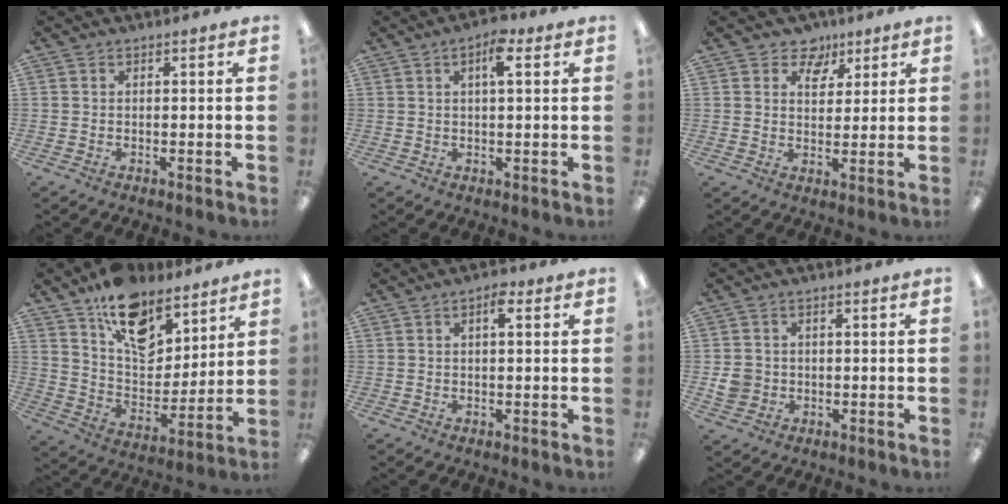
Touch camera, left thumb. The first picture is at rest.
{"total": 5.3, "force": [2.6, 1.7, 4.3], "torque": [-0.068, -0.001, 0.038]}
{"total": 6.3, "force": [4.1, 4.4, 1.8], "torque": [-0.021, -0.019, 0.072]}
{"total": 15.7, "force": [11.0, 8.6, 7.2], "torque": [-0.116, -0.069, 0.201]}
{"total": 3.7, "force": [1.8, 1.4, 2.9], "torque": [-0.030, -0.005, 0.023]}
{"total": 4.4, "force": [-0.2, 4.2, 1.3], "torque": [-0.018, 0.008, -0.002]}